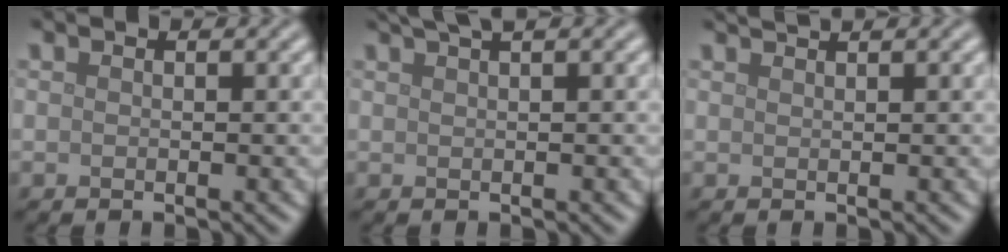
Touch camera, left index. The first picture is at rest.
{"total": 2.7, "force": [1.9, 0.6, 1.8], "torque": [-0.018, 0.006, 0.025]}
{"total": 1.6, "force": [1.3, 0.3, 0.8], "torque": [-0.006, 0.002, 0.013]}